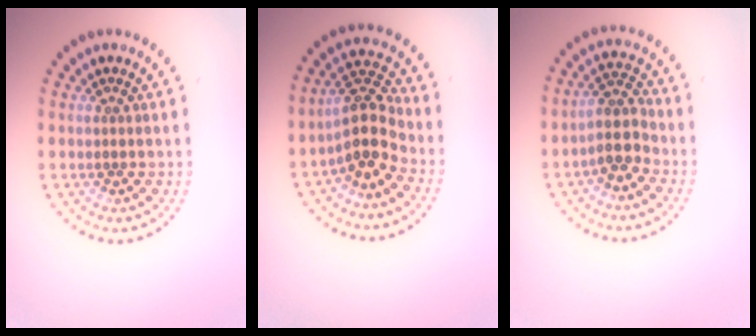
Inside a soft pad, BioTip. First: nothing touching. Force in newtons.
{"total": 3.9, "press": 3.5, "slide": 1.9}
{"total": 3.0, "press": 2.6, "slide": 1.5}